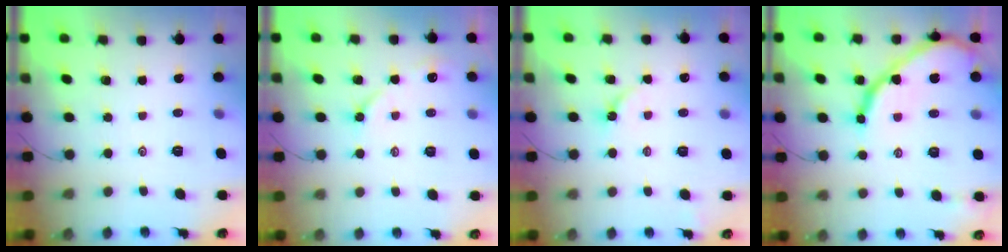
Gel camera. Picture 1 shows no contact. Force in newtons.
{"total": 6.0, "press": 6.0, "slide": 0.7}
{"total": 3.4, "press": 3.4, "slide": 0.5}
{"total": 15.6, "press": 15.5, "slide": 1.3}